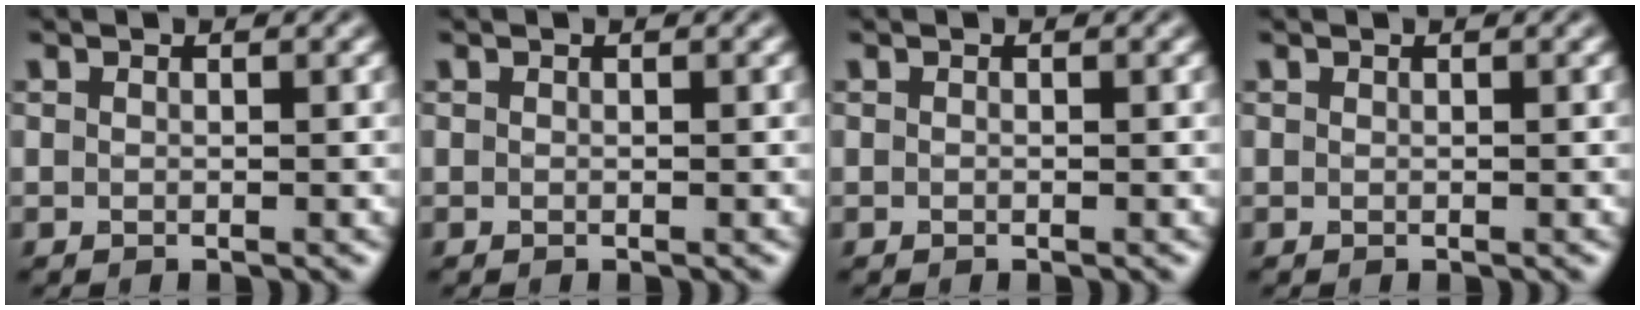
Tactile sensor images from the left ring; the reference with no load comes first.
{"total": 0.0}
{"total": 0.0}
{"total": 0.0}